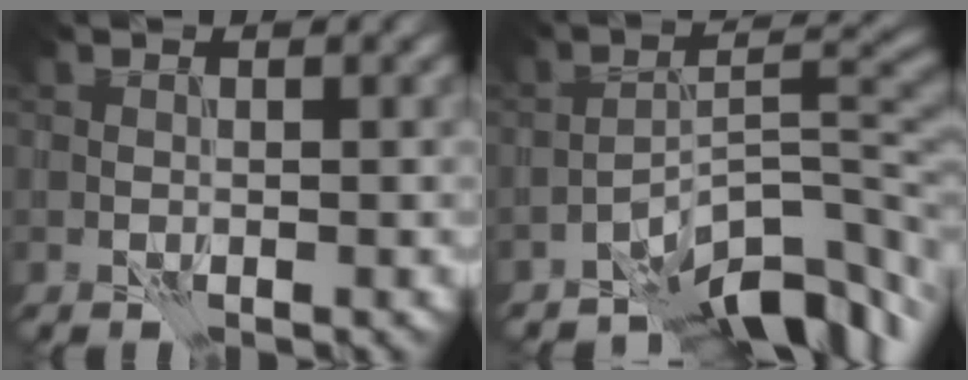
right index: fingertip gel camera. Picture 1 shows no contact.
{"total": 7.7, "force": [-5.7, 2.5, 4.6], "torque": [-0.047, 0.005, -0.107]}